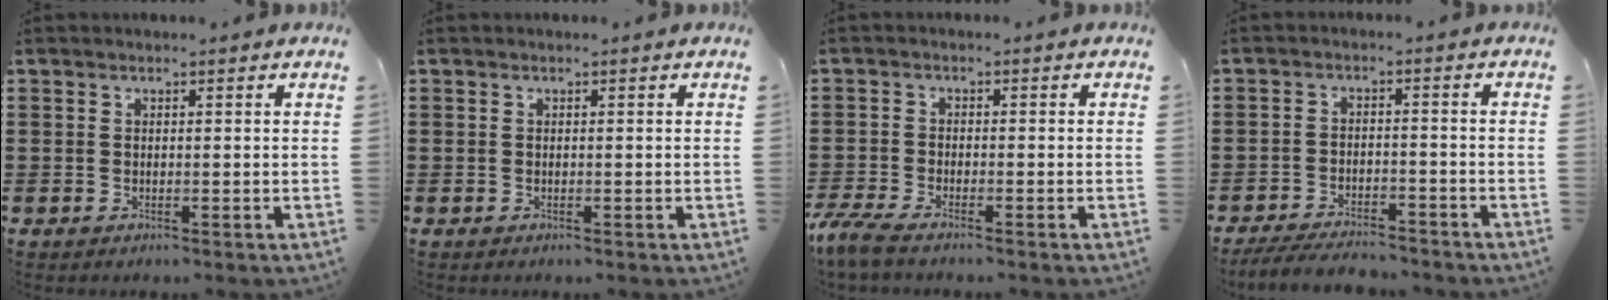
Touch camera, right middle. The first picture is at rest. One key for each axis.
{"total": 0.0}
{"total": 3.7, "fx": -3.1, "fy": 0.3, "fz": 1.9, "tx": -0.060, "ty": -0.013, "tz": -0.068}
{"total": 4.7, "fx": -4.5, "fy": 0.6, "fz": 1.1, "tx": -0.025, "ty": 0.000, "tz": -0.091}